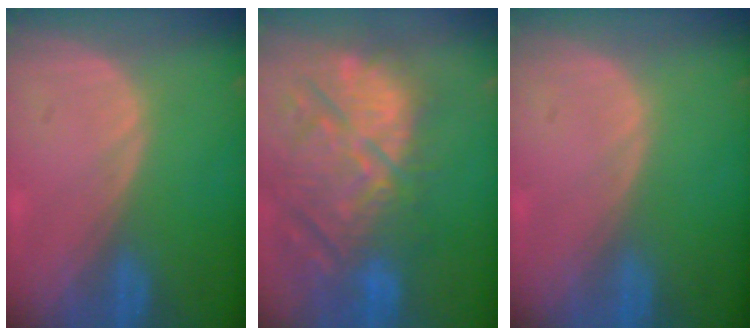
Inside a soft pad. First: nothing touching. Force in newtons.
{"total": 14.4, "press": 12.6, "slide": 6.9}
{"total": 0.0}